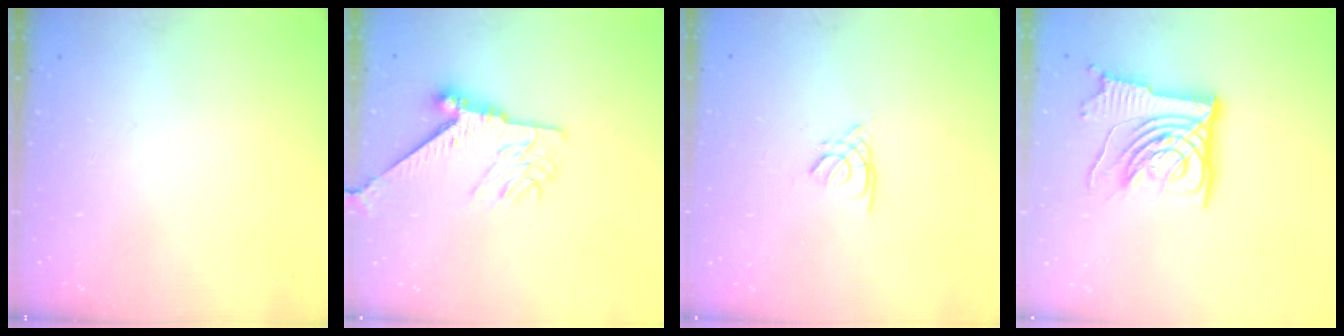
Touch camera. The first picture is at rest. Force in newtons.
{"total": 9.5, "press": 9.5, "slide": 0.6}
{"total": 1.9, "press": 1.8, "slide": 0.5}
{"total": 14.6, "press": 14.5, "slide": 1.8}